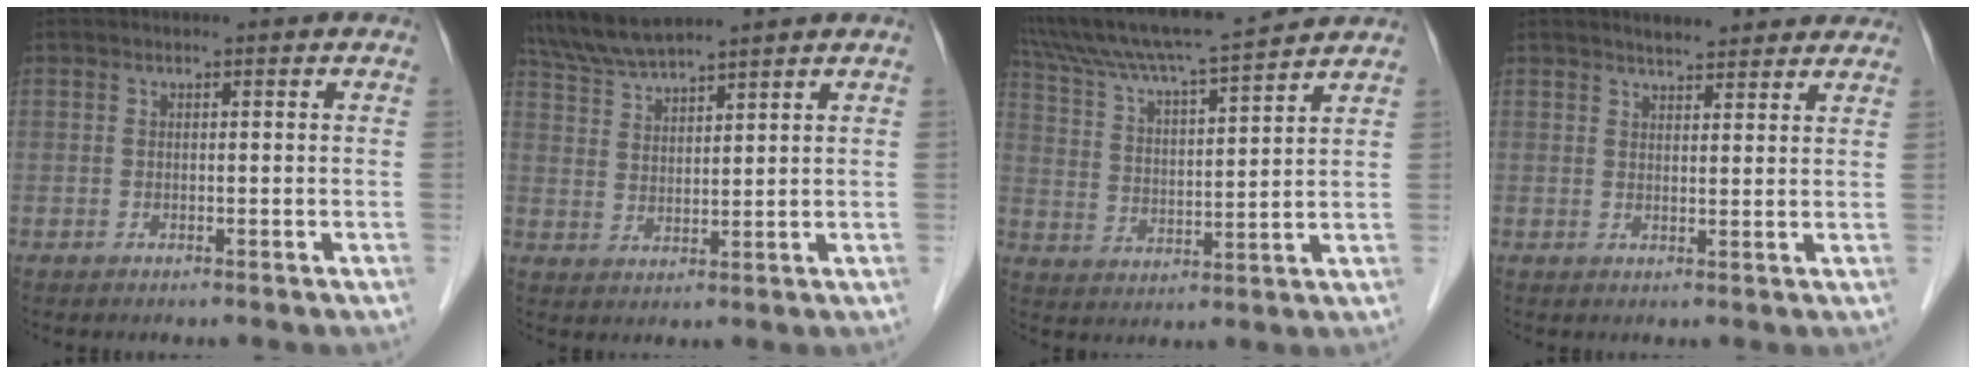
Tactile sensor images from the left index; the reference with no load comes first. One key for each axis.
{"total": 7.3, "fx": 6.7, "fy": 0.3, "fz": 3.0, "tx": -0.069, "ty": 0.019, "tz": 0.135}
{"total": 15.2, "fx": 13.8, "fy": -0.3, "fz": 6.4, "tx": -0.122, "ty": 0.017, "tz": 0.230}
{"total": 5.9, "fx": 5.4, "fy": 1.4, "fz": 2.1, "tx": -0.026, "ty": 0.017, "tz": 0.067}